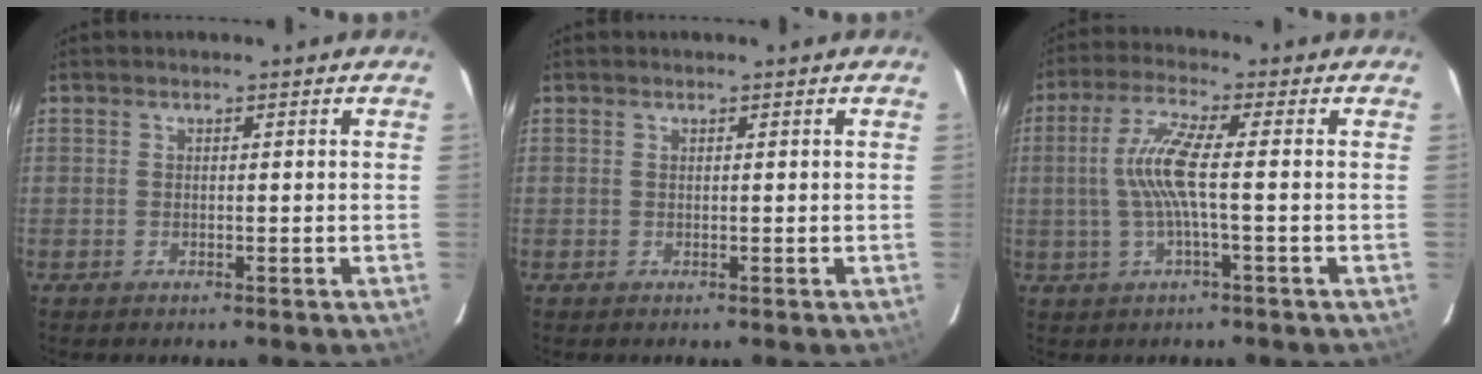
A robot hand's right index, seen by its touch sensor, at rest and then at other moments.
{"total": 0.0}
{"total": 7.7, "force": [-0.7, 0.2, 7.7], "torque": [-0.160, 0.002, -0.008]}